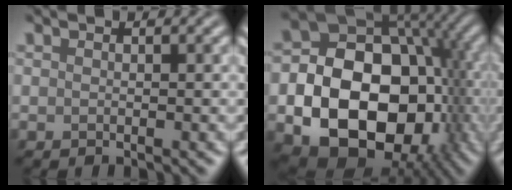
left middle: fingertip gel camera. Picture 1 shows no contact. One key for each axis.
{"total": 17.3, "fx": -3.9, "fy": 12.6, "fz": 11.3, "tx": -0.156, "ty": -0.025, "tz": -0.054}